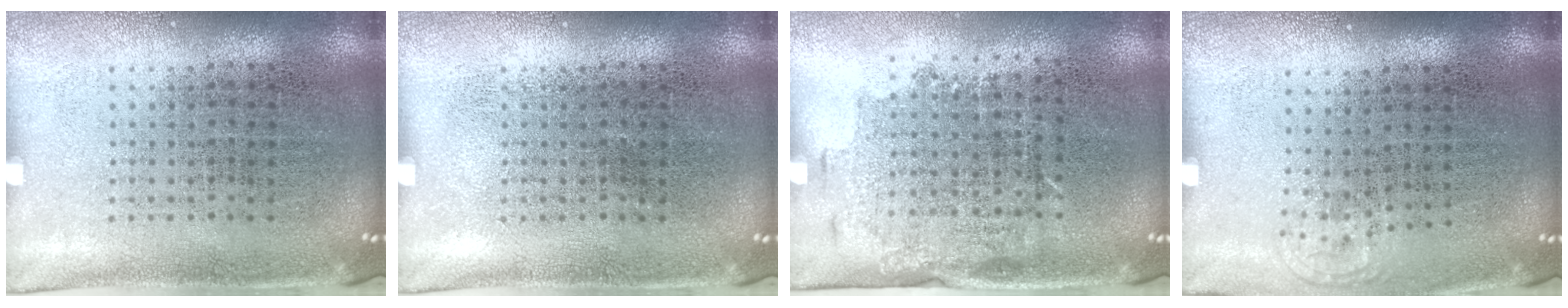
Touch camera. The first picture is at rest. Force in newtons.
{"total": 0.0}
{"total": 1.5, "press": 1.2, "slide": 1.0}
{"total": 0.6, "press": 0.5, "slide": 0.4}